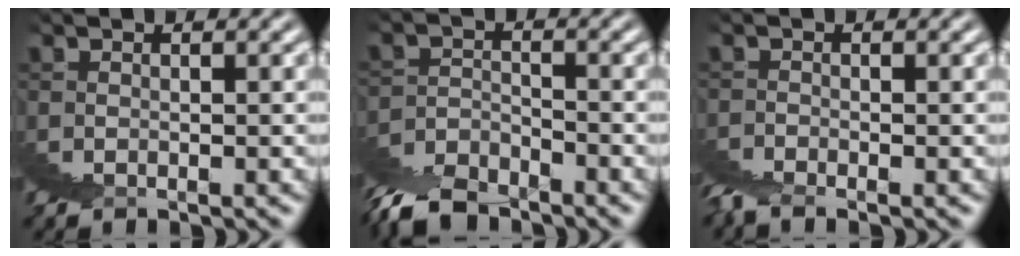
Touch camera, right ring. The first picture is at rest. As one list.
[{"total": 2.1, "force": [-2.0, -0.4, 0.1], "torque": [-0.019, -0.015, -0.029]}, {"total": 1.1, "force": [0.4, -0.9, -0.4], "torque": [0.023, 0.024, -0.009]}]